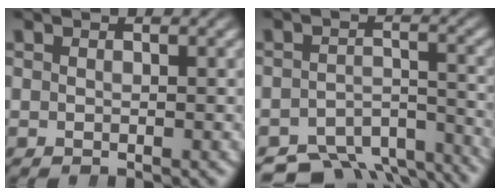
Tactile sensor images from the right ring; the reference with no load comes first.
{"total": 8.0, "force": [-6.7, 3.2, 2.9], "torque": [-0.020, -0.019, -0.111]}